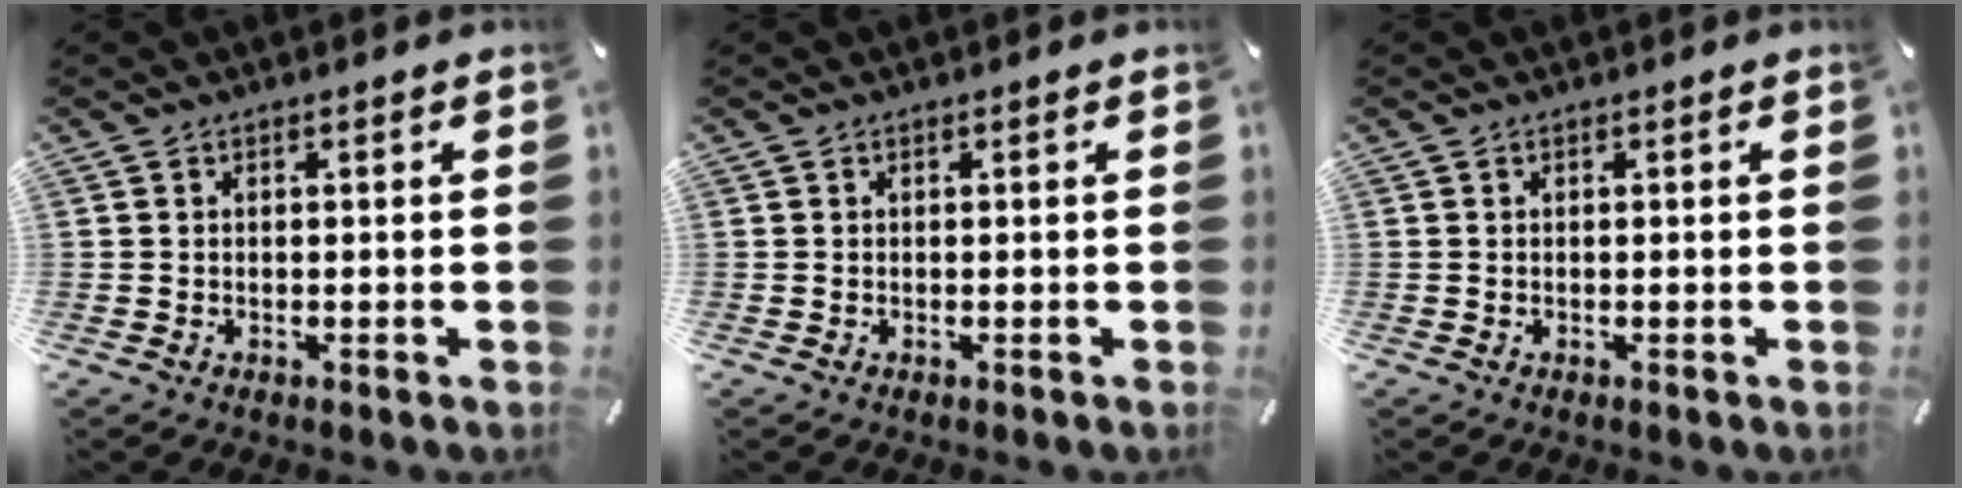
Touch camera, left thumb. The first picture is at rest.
{"total": 0.0}
{"total": 0.0}